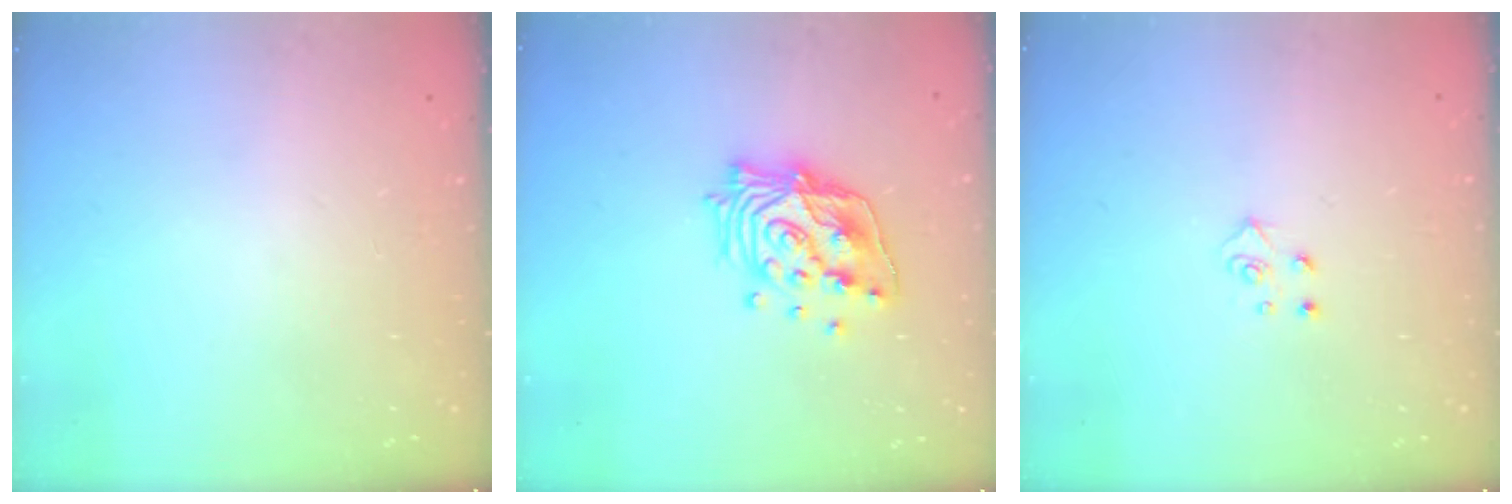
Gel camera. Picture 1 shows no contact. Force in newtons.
{"total": 16.8, "press": 16.7, "slide": 2.2}
{"total": 3.9, "press": 3.9, "slide": 0.3}